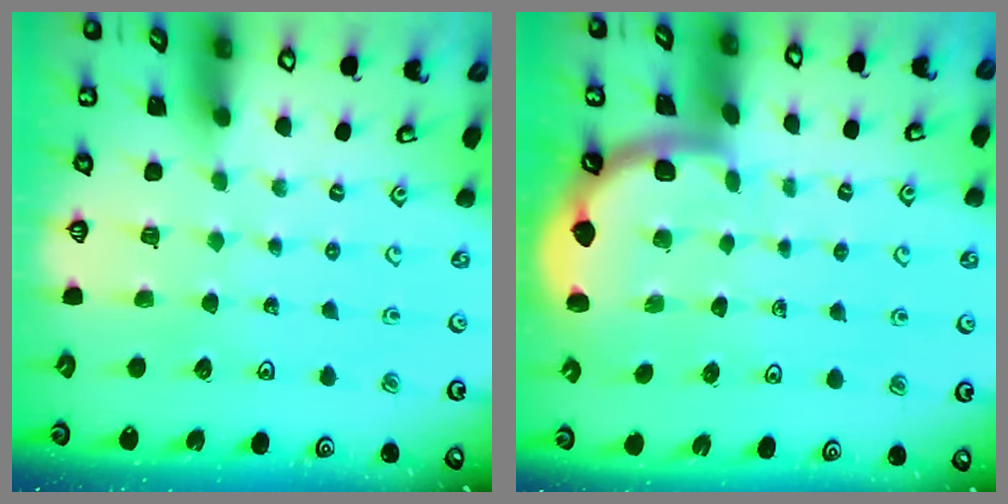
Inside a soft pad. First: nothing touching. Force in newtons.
{"total": 1.8, "press": 1.8, "slide": 0.0}